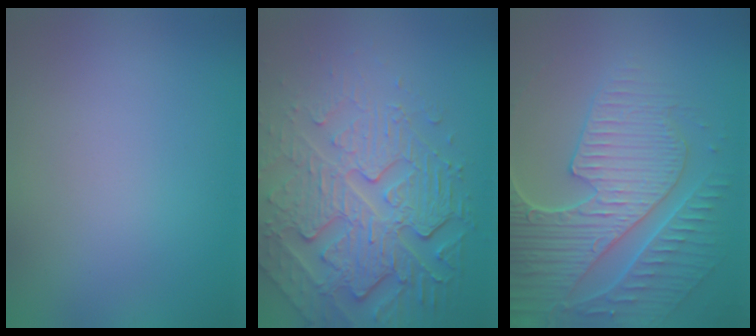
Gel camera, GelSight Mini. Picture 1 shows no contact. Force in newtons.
{"total": 7.6, "press": 5.4, "slide": 5.4}
{"total": 7.8, "press": 6.0, "slide": 5.0}